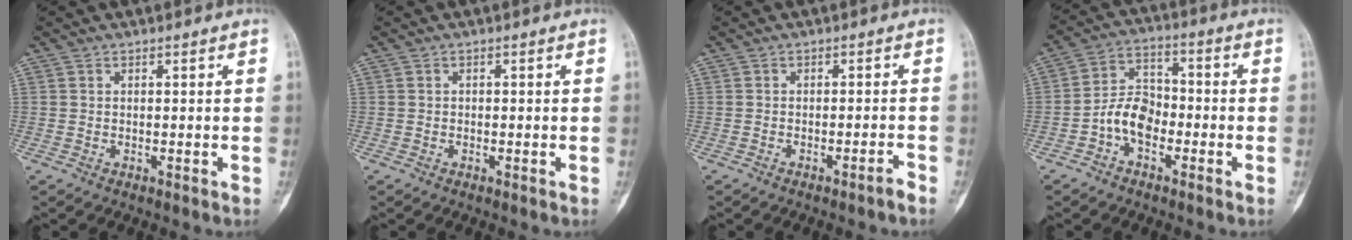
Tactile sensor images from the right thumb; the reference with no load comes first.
{"total": 0.0}
{"total": 1.7, "force": [-1.4, -0.1, 1.0], "torque": [-0.018, 0.013, -0.022]}
{"total": 8.0, "force": [-3.1, 5.2, 5.2], "torque": [-0.081, 0.035, -0.070]}